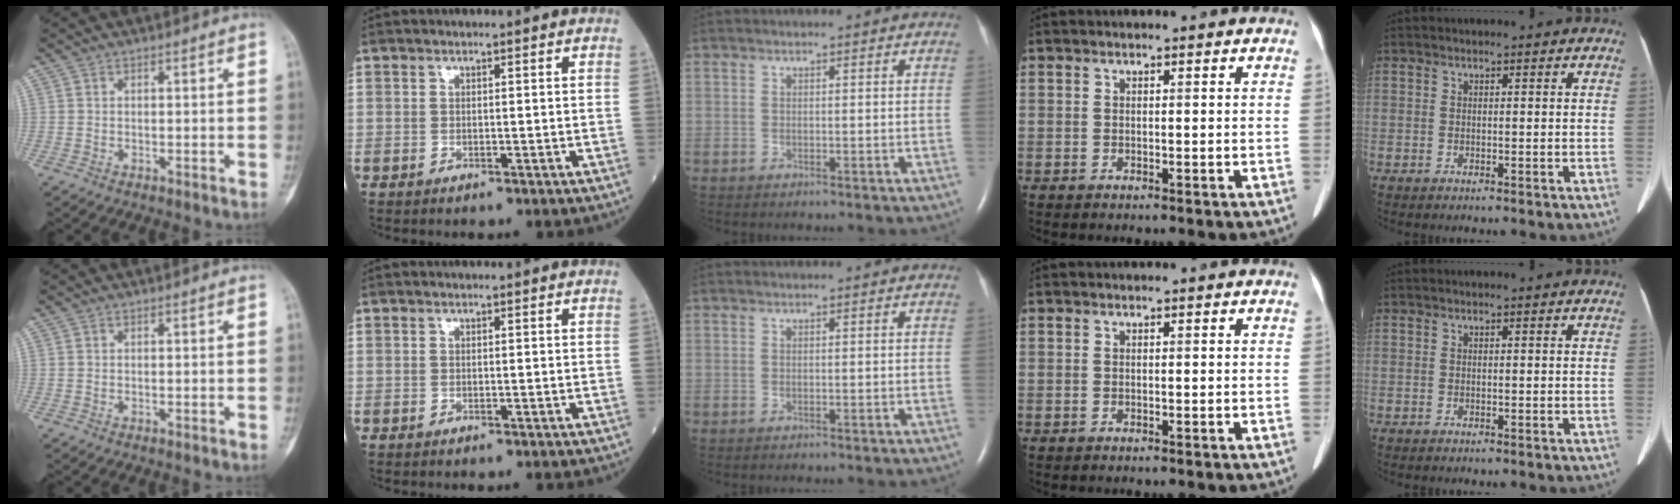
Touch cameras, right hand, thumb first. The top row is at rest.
{}